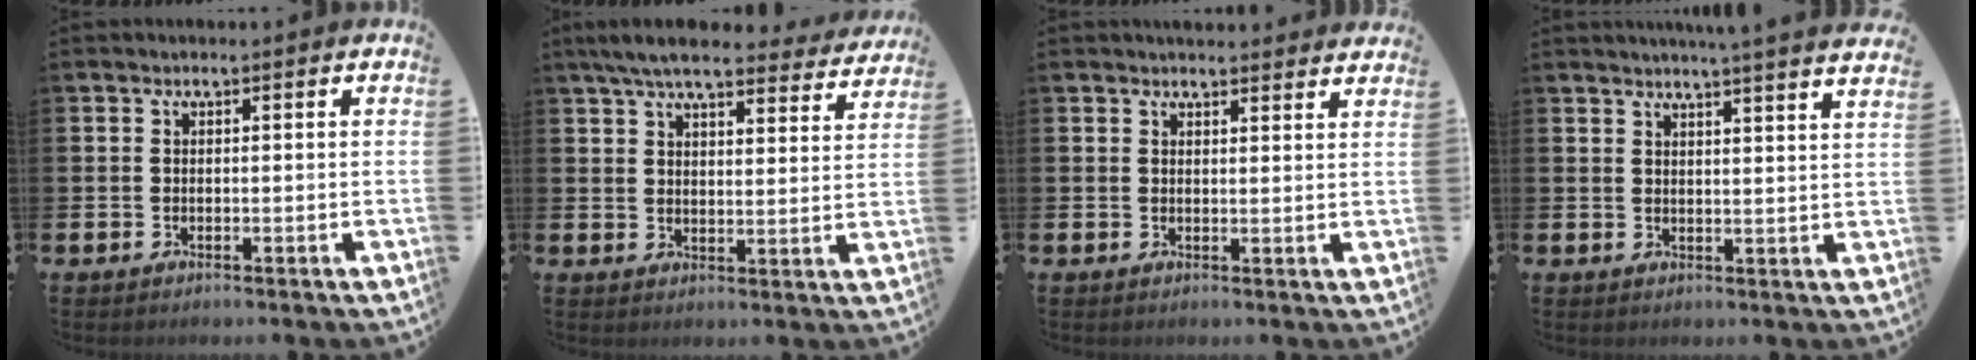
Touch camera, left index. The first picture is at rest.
{"total": 6.9, "force": [6.3, 1.1, 2.5], "torque": [-0.057, -0.033, 0.111]}
{"total": 2.7, "force": [2.7, 0.3, -0.2], "torque": [0.012, -0.018, 0.046]}
{"total": 4.2, "force": [4.0, -1.1, 0.5], "torque": [-0.003, -0.031, 0.067]}